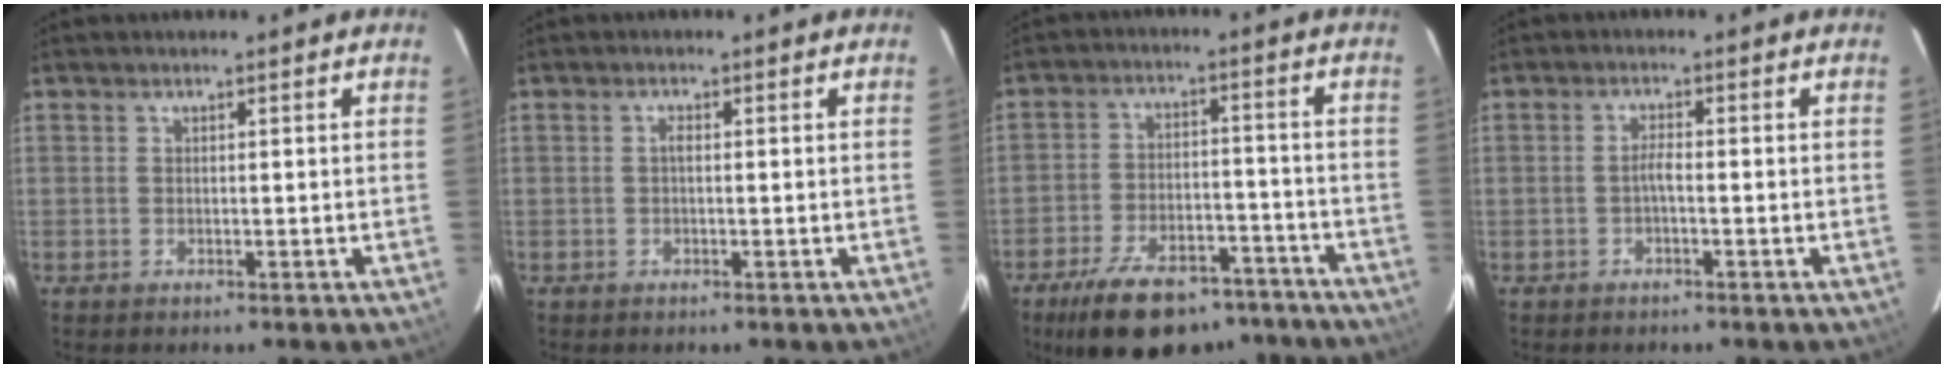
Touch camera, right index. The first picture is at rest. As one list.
[{"total": 0.8, "force": [-0.1, 0.3, 0.7], "torque": [-0.015, 0.004, -0.003]}, {"total": 20.2, "force": [-15.7, 8.4, 9.5], "torque": [-0.186, 0.005, -0.217]}, {"total": 1.6, "force": [-0.8, 0.1, 1.3], "torque": [-0.025, 0.005, -0.016]}]